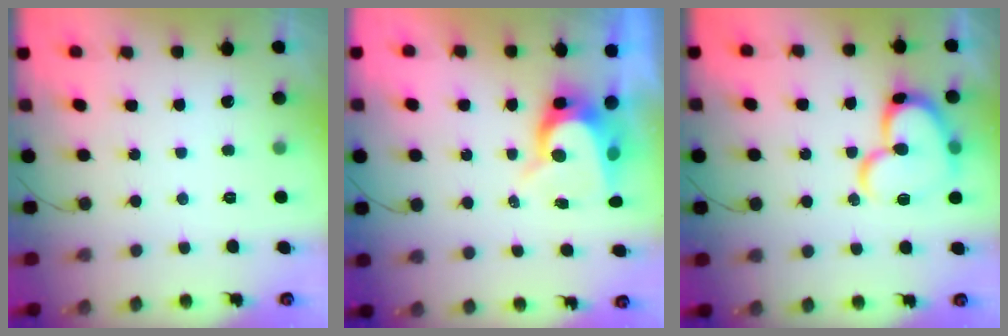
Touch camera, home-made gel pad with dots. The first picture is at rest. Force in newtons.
{"total": 8.2, "press": 8.2, "slide": 0.5}
{"total": 17.3, "press": 17.2, "slide": 2.1}